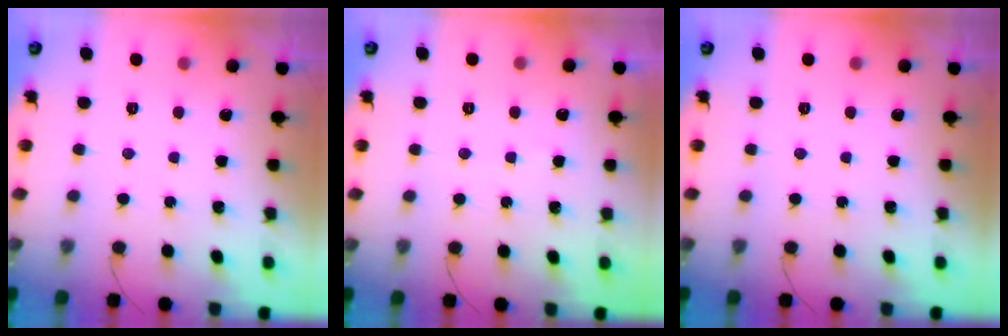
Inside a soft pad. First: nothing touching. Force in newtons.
{"total": 3.1, "press": 3.1, "slide": 0.4}
{"total": 0.0}